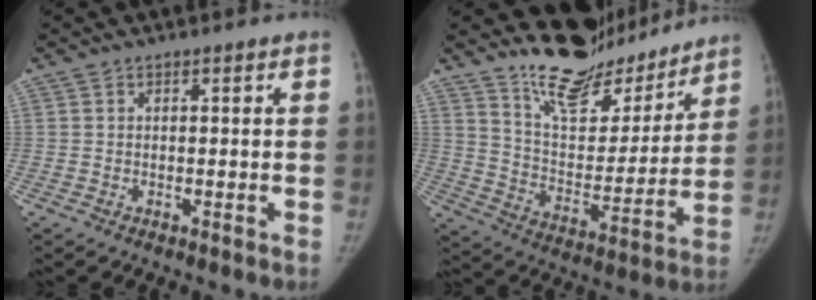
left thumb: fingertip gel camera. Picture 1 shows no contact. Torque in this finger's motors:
{"motor_torque": [1.34, -0.99, 1.11, -1.65, 0.12]}